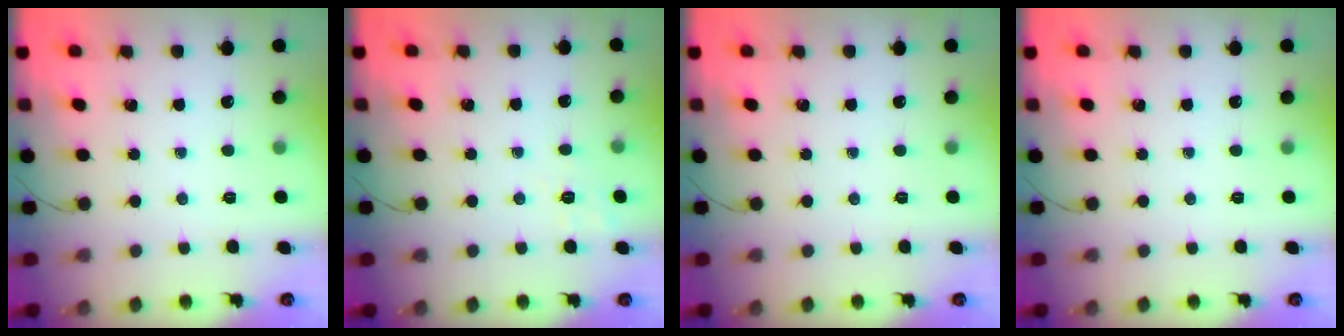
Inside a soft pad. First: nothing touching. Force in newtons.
{"total": 1.7, "press": 0.1, "slide": 1.7}
{"total": 0.0}
{"total": 0.0}